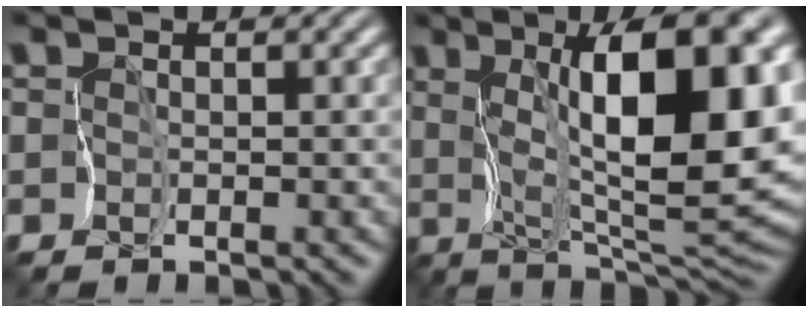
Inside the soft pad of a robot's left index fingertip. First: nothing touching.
{"total": 12.5, "force": [3.2, 3.6, 11.5], "torque": [-0.159, 0.002, 0.060]}